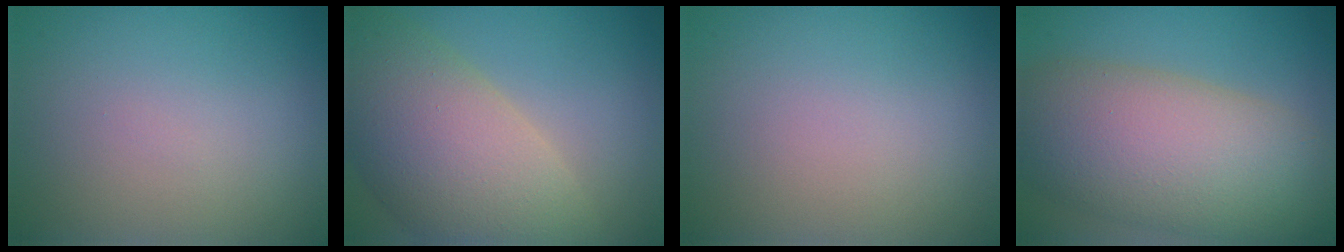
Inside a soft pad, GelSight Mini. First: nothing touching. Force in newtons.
{"total": 10.7, "press": 10.7, "slide": 1.0}
{"total": 0.0}
{"total": 10.6, "press": 10.6, "slide": 0.5}